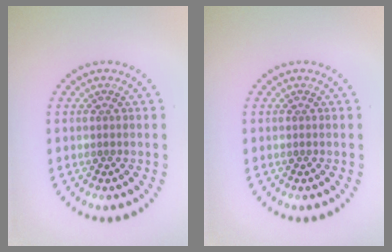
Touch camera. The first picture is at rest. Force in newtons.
{"total": 0.0}